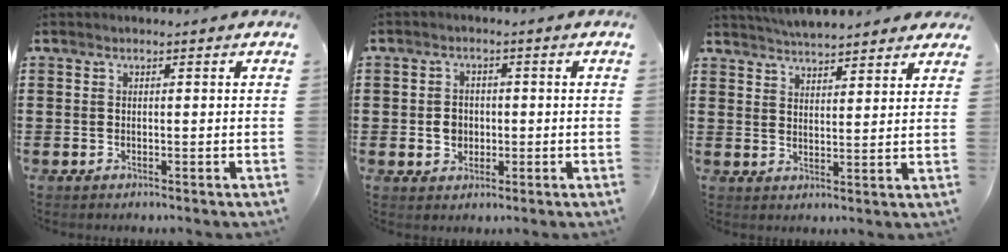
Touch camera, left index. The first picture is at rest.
{"total": 3.0, "force": [-0.3, 2.6, 1.5], "torque": [-0.029, 0.001, -0.010]}
{"total": 4.3, "force": [4.2, 0.1, 0.6], "torque": [-0.024, -0.013, 0.077]}